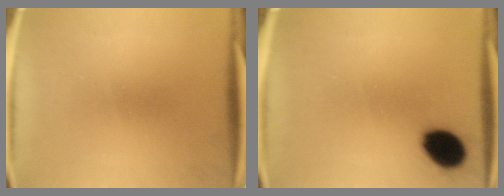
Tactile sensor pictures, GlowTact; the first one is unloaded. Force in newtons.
{"total": 9.4}